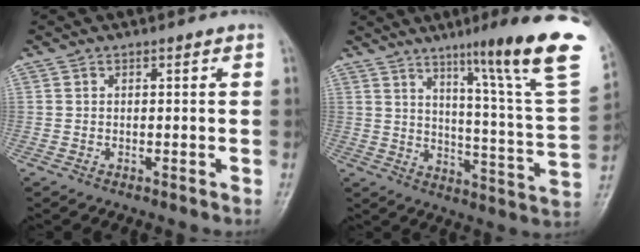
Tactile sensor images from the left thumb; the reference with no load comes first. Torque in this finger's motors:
{"motor_torque": [0.98, -0.29, 1.42, -1.35, 0.10]}